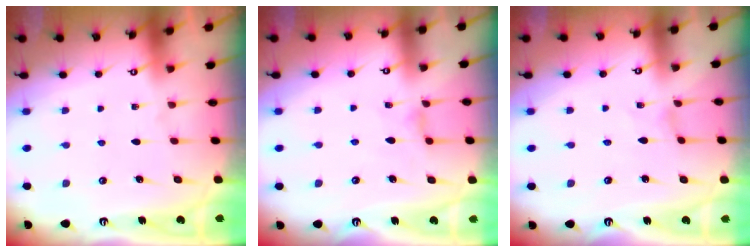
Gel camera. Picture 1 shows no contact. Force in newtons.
{"total": 2.3, "press": 2.2, "slide": 0.4}
{"total": 0.0}